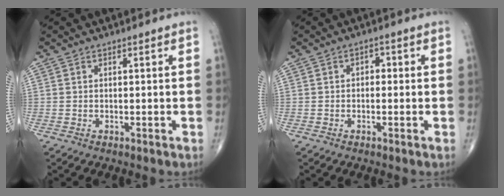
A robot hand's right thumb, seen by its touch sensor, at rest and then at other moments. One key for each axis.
{"total": 1.8, "fx": 0.0, "fy": 1.3, "fz": 1.2, "tx": 0.001, "ty": 0.008, "tz": -0.008}